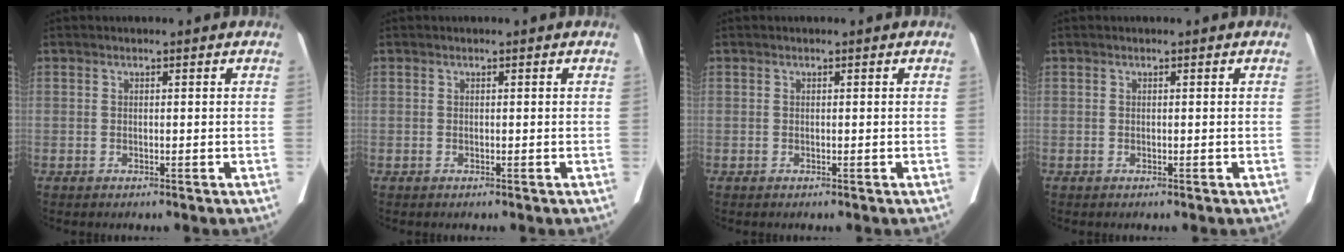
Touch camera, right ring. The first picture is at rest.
{"total": 0.0}
{"total": 0.0}
{"total": 0.0}